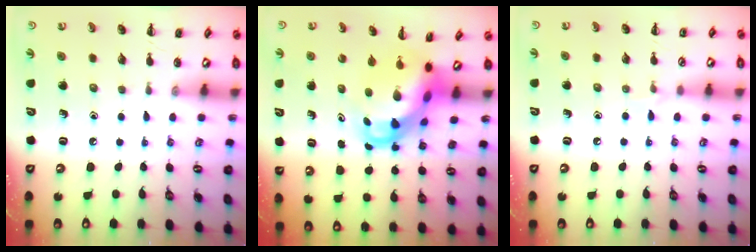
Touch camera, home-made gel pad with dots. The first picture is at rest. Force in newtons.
{"total": 6.1, "press": 5.9, "slide": 1.4}
{"total": 3.7, "press": 3.5, "slide": 1.3}